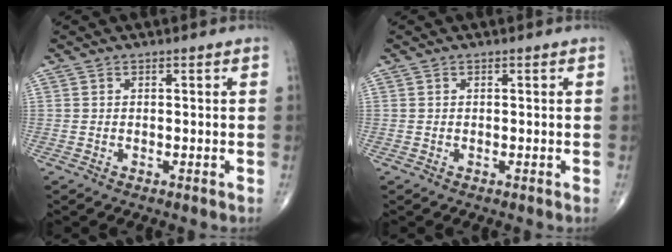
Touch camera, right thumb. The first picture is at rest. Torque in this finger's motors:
{"motor_torque": [-0.15, 0.18, -0.01, -0.02, 0.01]}